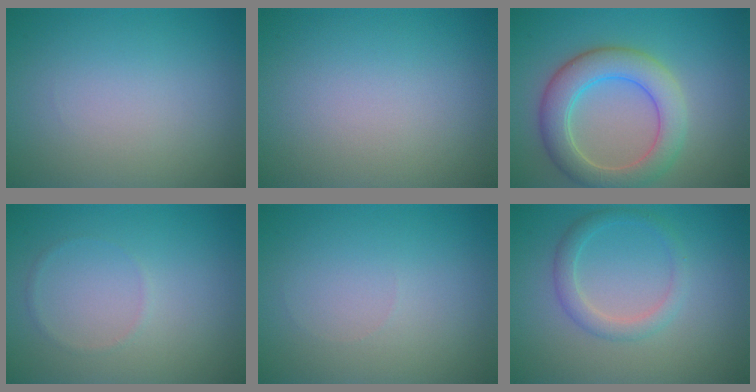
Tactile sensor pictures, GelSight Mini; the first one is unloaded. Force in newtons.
{"total": 0.0}
{"total": 5.7, "press": 5.7, "slide": 0.5}
{"total": 0.5, "press": 0.5, "slide": 0.1}
{"total": 0.0}
{"total": 2.2, "press": 2.2, "slide": 0.2}